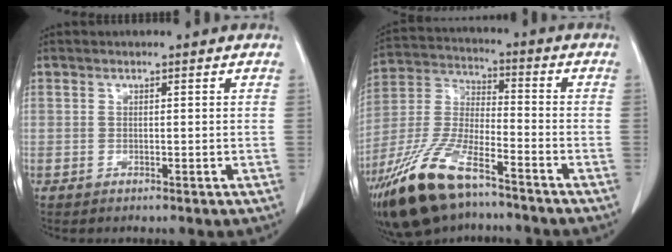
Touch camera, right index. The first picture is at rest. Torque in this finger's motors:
{"motor_torque": [1.05, -1.08, 0.37, 0.10]}